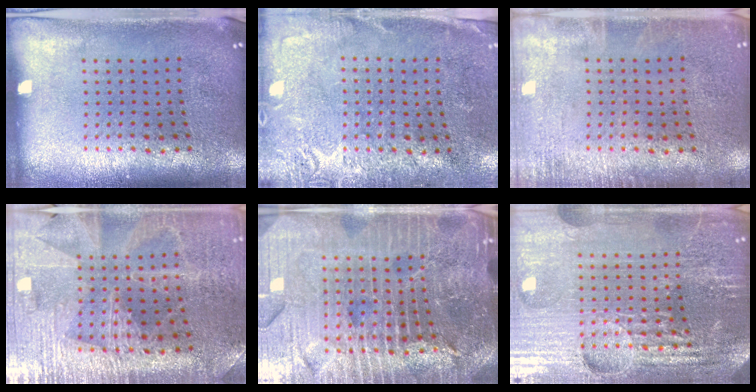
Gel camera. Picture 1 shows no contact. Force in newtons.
{"total": 2.7, "press": 2.4, "slide": 1.1}
{"total": 1.5, "press": 1.5, "slide": 0.2}
{"total": 2.9, "press": 2.9, "slide": 0.6}
{"total": 6.2, "press": 5.5, "slide": 2.9}
{"total": 5.5, "press": 5.0, "slide": 2.4}